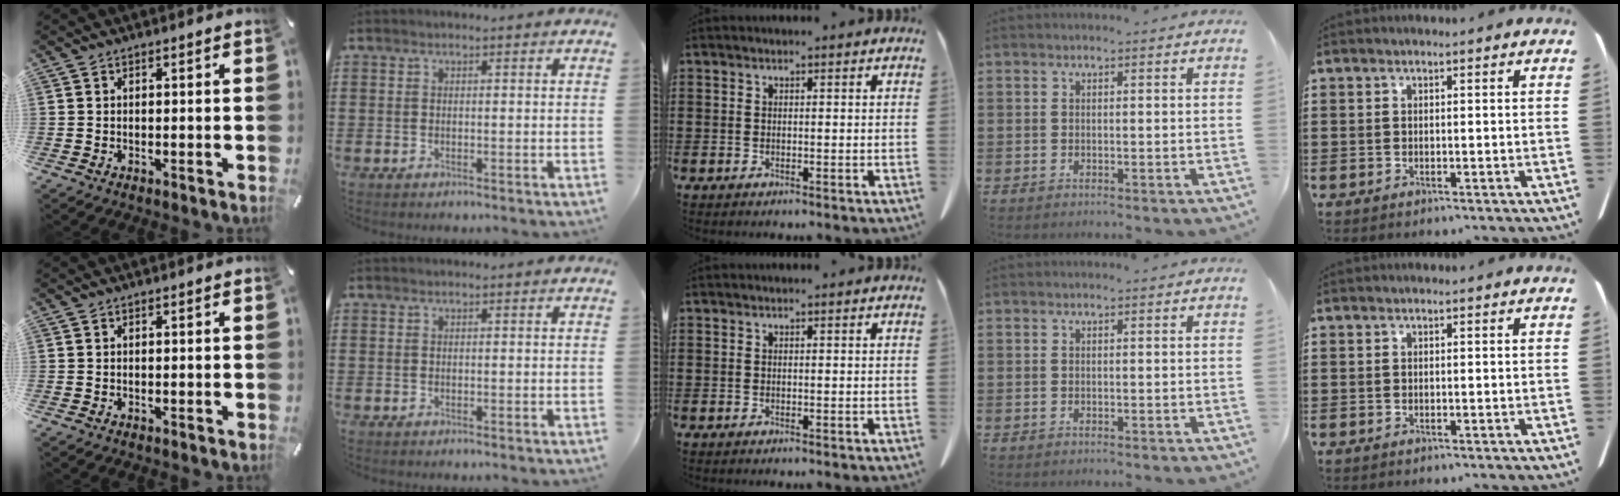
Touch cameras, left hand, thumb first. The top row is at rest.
{}